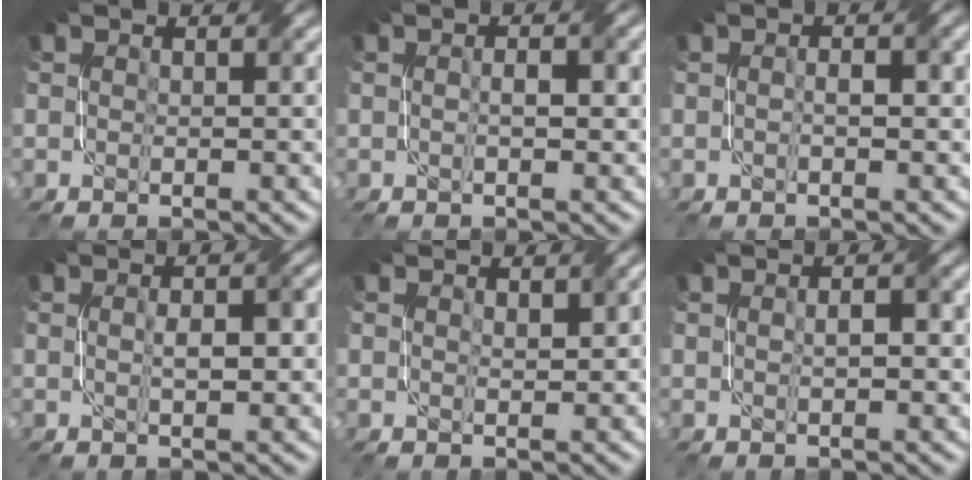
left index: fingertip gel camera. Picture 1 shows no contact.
{"total": 1.9, "force": [0.0, 0.6, 1.8], "torque": [-0.031, 0.003, -0.001]}
{"total": 1.5, "force": [-0.1, 0.4, 1.4], "torque": [-0.027, 0.004, -0.002]}
{"total": 2.6, "force": [0.0, 0.7, 2.5], "torque": [-0.046, 0.004, 0.001]}
{"total": 1.3, "force": [0.7, 0.4, 1.1], "torque": [-0.014, 0.000, 0.015]}
{"total": 1.9, "force": [0.2, 0.5, 1.8], "torque": [-0.027, -0.001, 0.003]}